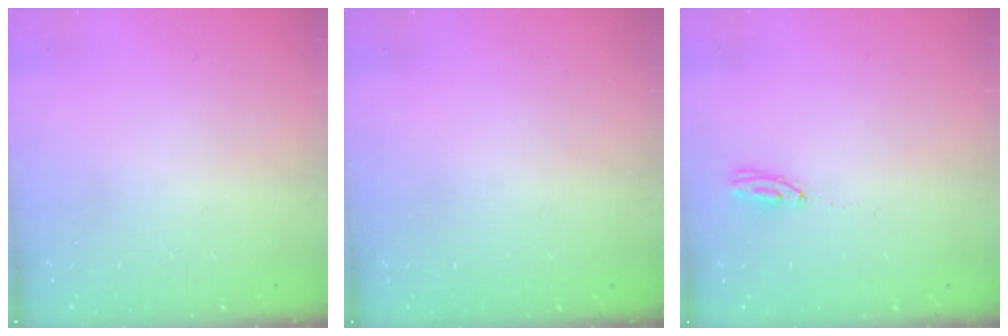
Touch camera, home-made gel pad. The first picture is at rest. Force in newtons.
{"total": 0.0}
{"total": 4.1, "press": 4.1, "slide": 0.3}